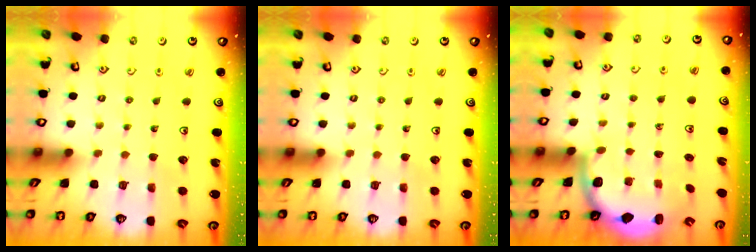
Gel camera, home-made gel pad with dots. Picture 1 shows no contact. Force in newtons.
{"total": 0.0}
{"total": 2.6, "press": 2.5, "slide": 0.6}